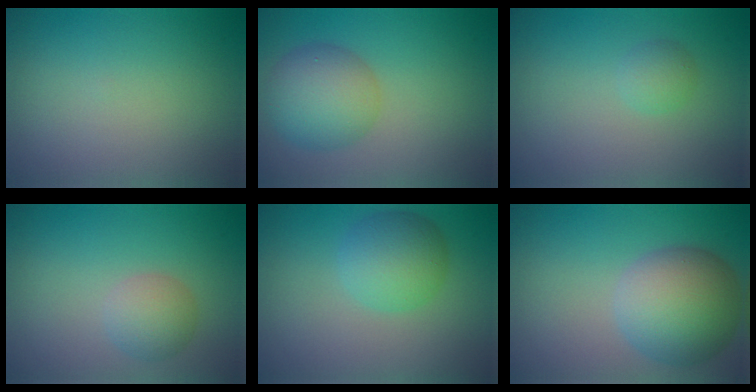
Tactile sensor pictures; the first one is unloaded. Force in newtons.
{"total": 4.9, "press": 4.9, "slide": 0.2}
{"total": 1.3, "press": 1.3, "slide": 0.1}
{"total": 2.4, "press": 2.4, "slide": 0.1}
{"total": 4.0, "press": 4.0, "slide": 0.1}
{"total": 7.7, "press": 7.7, "slide": 0.4}